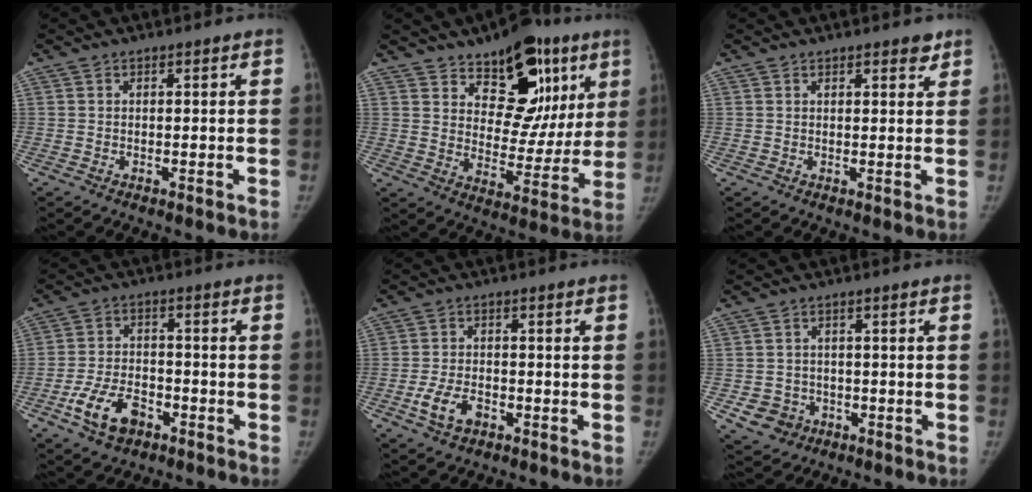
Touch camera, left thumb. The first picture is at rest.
{"total": 18.4, "force": [10.0, 10.6, 11.2], "torque": [-0.077, -0.047, 0.145]}
{"total": 2.4, "force": [1.9, 0.9, 1.3], "torque": [-0.004, -0.010, 0.022]}
{"total": 9.5, "force": [-4.8, 5.8, 5.8], "torque": [-0.102, 0.023, -0.085]}
{"total": 5.9, "force": [-2.7, 3.6, 3.8], "torque": [-0.074, 0.013, -0.048]}
{"total": 5.6, "force": [-2.0, 5.0, 1.4], "torque": [-0.008, 0.012, -0.024]}